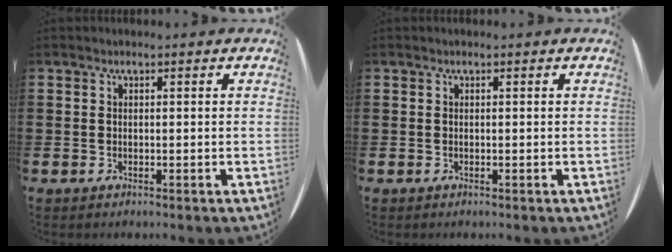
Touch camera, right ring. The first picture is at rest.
{"total": 0.0}